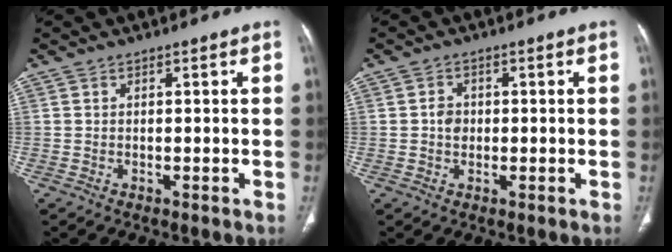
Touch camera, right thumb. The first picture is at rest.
{"total": 2.7, "force": [0.0, 2.2, 1.5], "torque": [-0.016, 0.005, -0.002]}